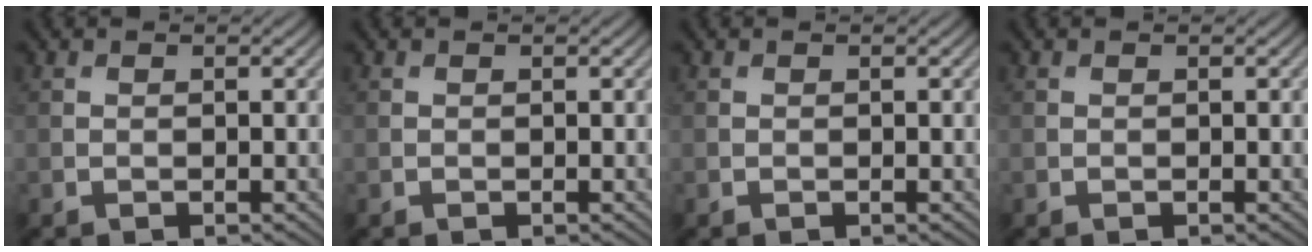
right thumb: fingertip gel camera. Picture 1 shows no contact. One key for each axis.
{"total": 0.0}
{"total": 0.0}
{"total": 0.0}